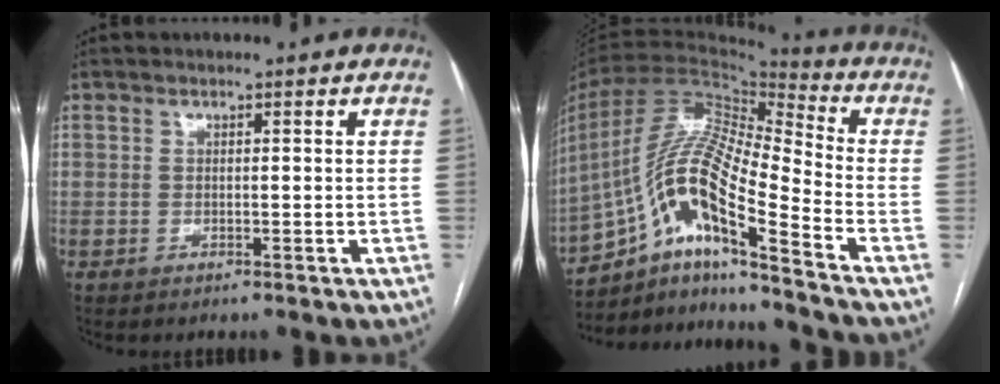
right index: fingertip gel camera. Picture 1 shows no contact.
{"total": 17.1, "force": [-9.9, 1.4, 13.9], "torque": [-0.275, 0.006, -0.177]}